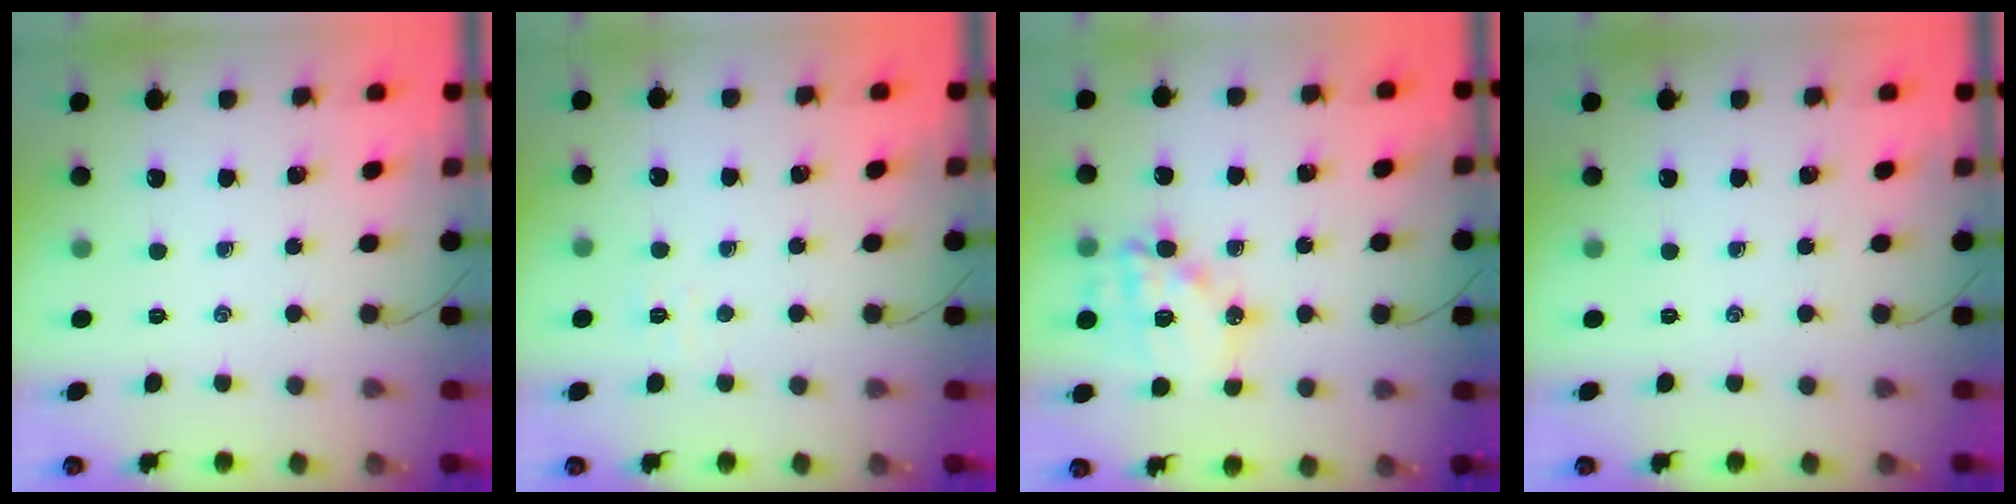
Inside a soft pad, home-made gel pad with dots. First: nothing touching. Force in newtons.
{"total": 3.6, "press": 3.5, "slide": 1.0}
{"total": 15.6, "press": 15.2, "slide": 3.6}
{"total": 0.0}